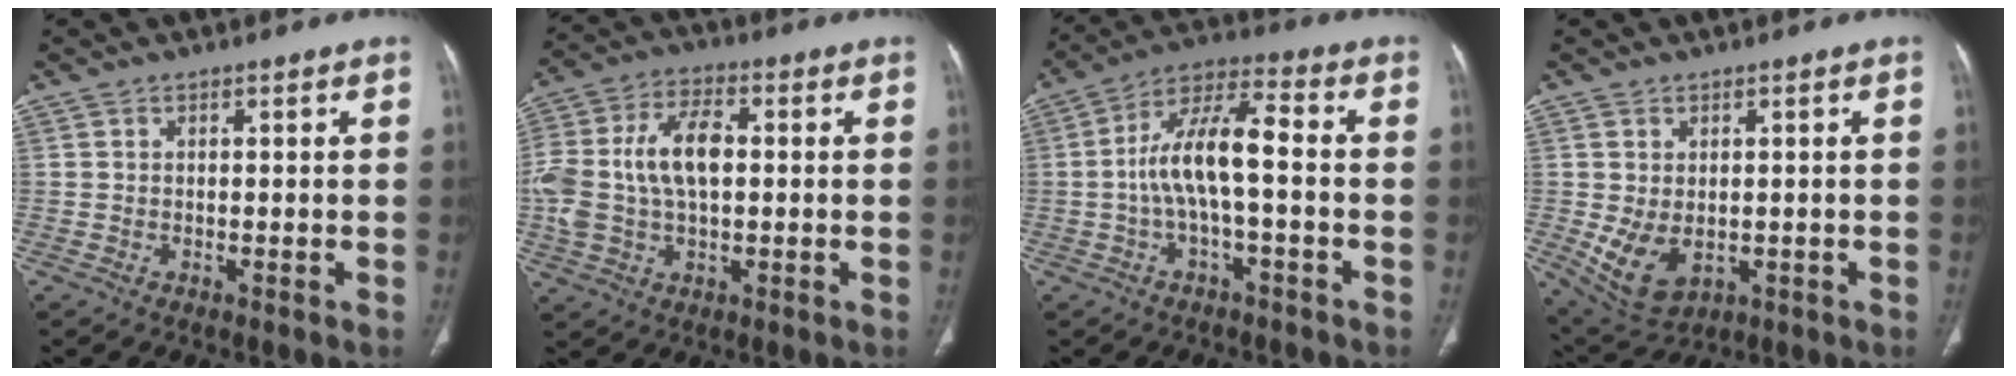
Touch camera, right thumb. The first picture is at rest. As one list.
[{"total": 14.1, "force": [0.8, 8.1, 11.5], "torque": [-0.240, 0.025, 0.015]}, {"total": 11.4, "force": [-1.2, 3.8, 10.7], "torque": [-0.214, 0.045, -0.028]}, {"total": 8.1, "force": [-1.0, 5.4, 5.9], "torque": [-0.104, -0.009, 0.005]}]